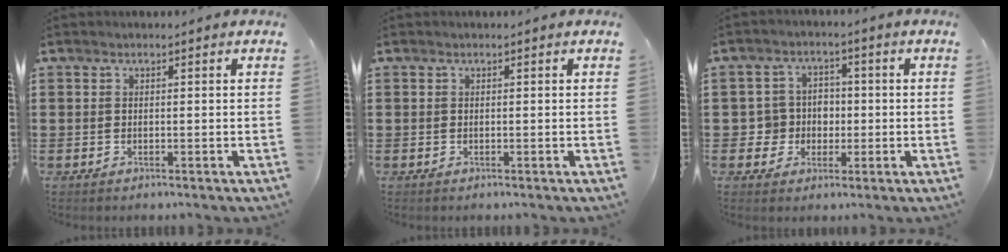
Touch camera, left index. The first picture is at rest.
{"total": 0.0}
{"total": 4.6, "force": [-0.3, 4.5, 1.1], "torque": [-0.033, 0.009, -0.011]}